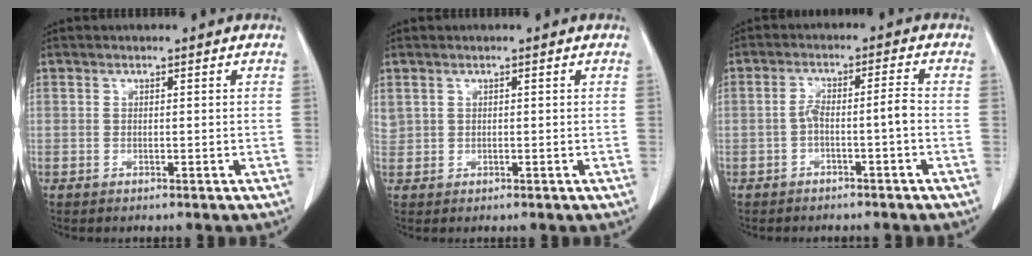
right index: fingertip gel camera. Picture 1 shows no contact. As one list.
[{"total": 1.5, "force": [0.8, 1.2, 0.4], "torque": [-0.016, 0.014, 0.021]}, {"total": 3.9, "force": [-1.5, 0.3, 3.6], "torque": [-0.067, 0.021, -0.022]}]